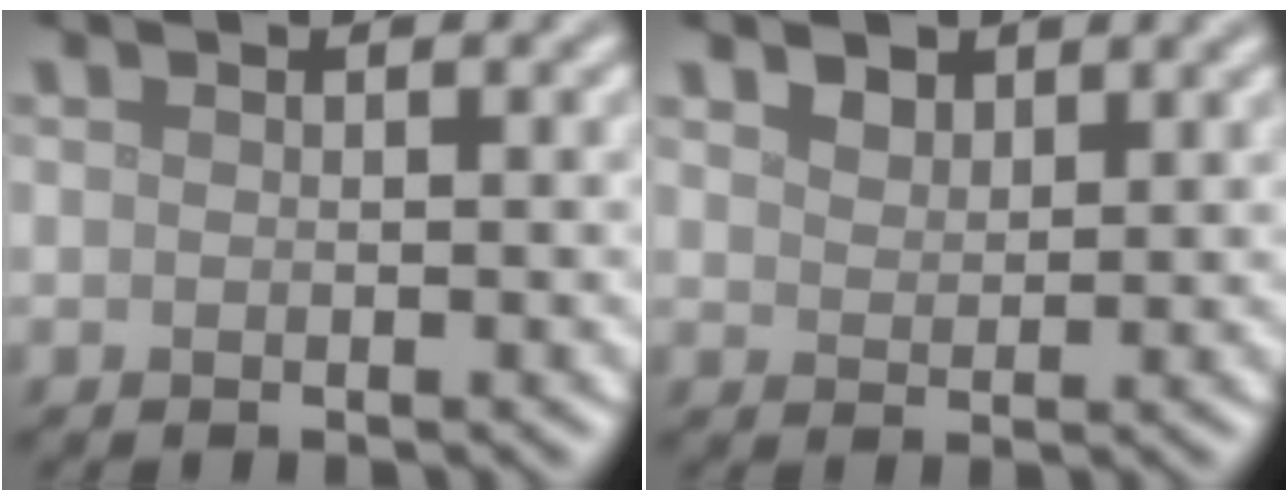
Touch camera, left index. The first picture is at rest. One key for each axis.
{"total": 1.8, "fx": 1.5, "fy": 0.9, "fz": 0.5, "tx": -0.015, "ty": -0.001, "tz": 0.027}